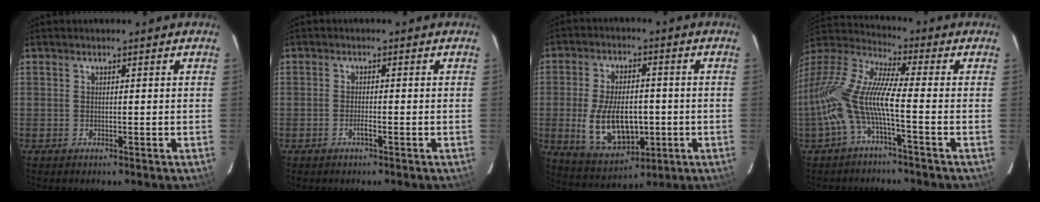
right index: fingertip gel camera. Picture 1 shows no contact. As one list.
[{"total": 1.5, "force": [-0.9, 0.2, 1.2], "torque": [-0.026, 0.001, -0.018]}, {"total": 13.9, "force": [-2.4, 7.5, 11.5], "torque": [-0.232, -0.010, -0.023]}, {"total": 13.8, "force": [-3.6, 2.2, 13.2], "torque": [-0.260, -0.003, -0.076]}]